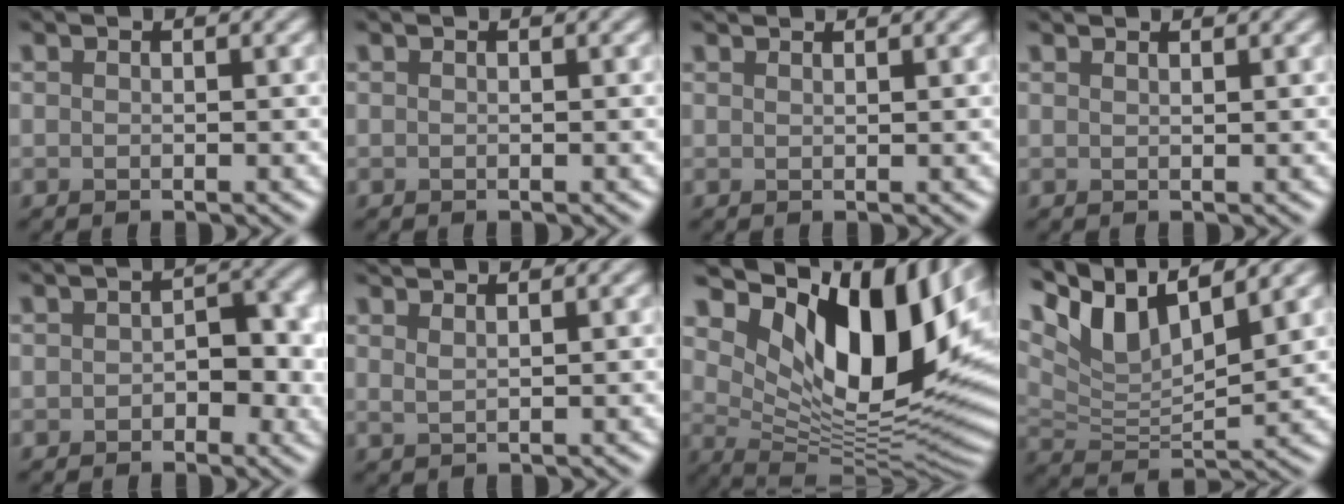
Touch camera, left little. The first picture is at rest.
{"total": 0.0}
{"total": 1.1, "force": [1.1, -0.2, 0.1], "torque": [-0.006, 0.005, 0.016]}
{"total": 0.7, "force": [0.6, -0.3, 0.0], "torque": [0.000, 0.002, 0.010]}
{"total": 3.8, "force": [-0.7, 2.4, 2.9], "torque": [-0.034, -0.005, -0.015]}
{"total": 1.4, "force": [1.2, 0.0, 0.7], "torque": [-0.016, 0.003, 0.022]}
{"total": 15.2, "force": [6.3, 7.4, 11.6], "torque": [-0.181, 0.007, 0.108]}
{"total": 8.3, "force": [5.2, 2.9, 5.8], "torque": [-0.115, 0.008, 0.095]}